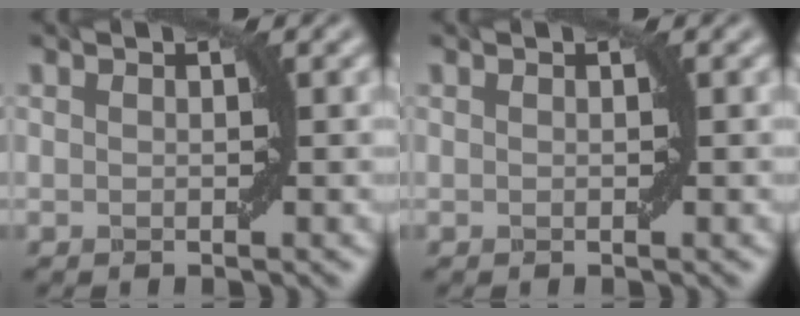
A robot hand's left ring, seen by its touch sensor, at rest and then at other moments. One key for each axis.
{"total": 0.0}